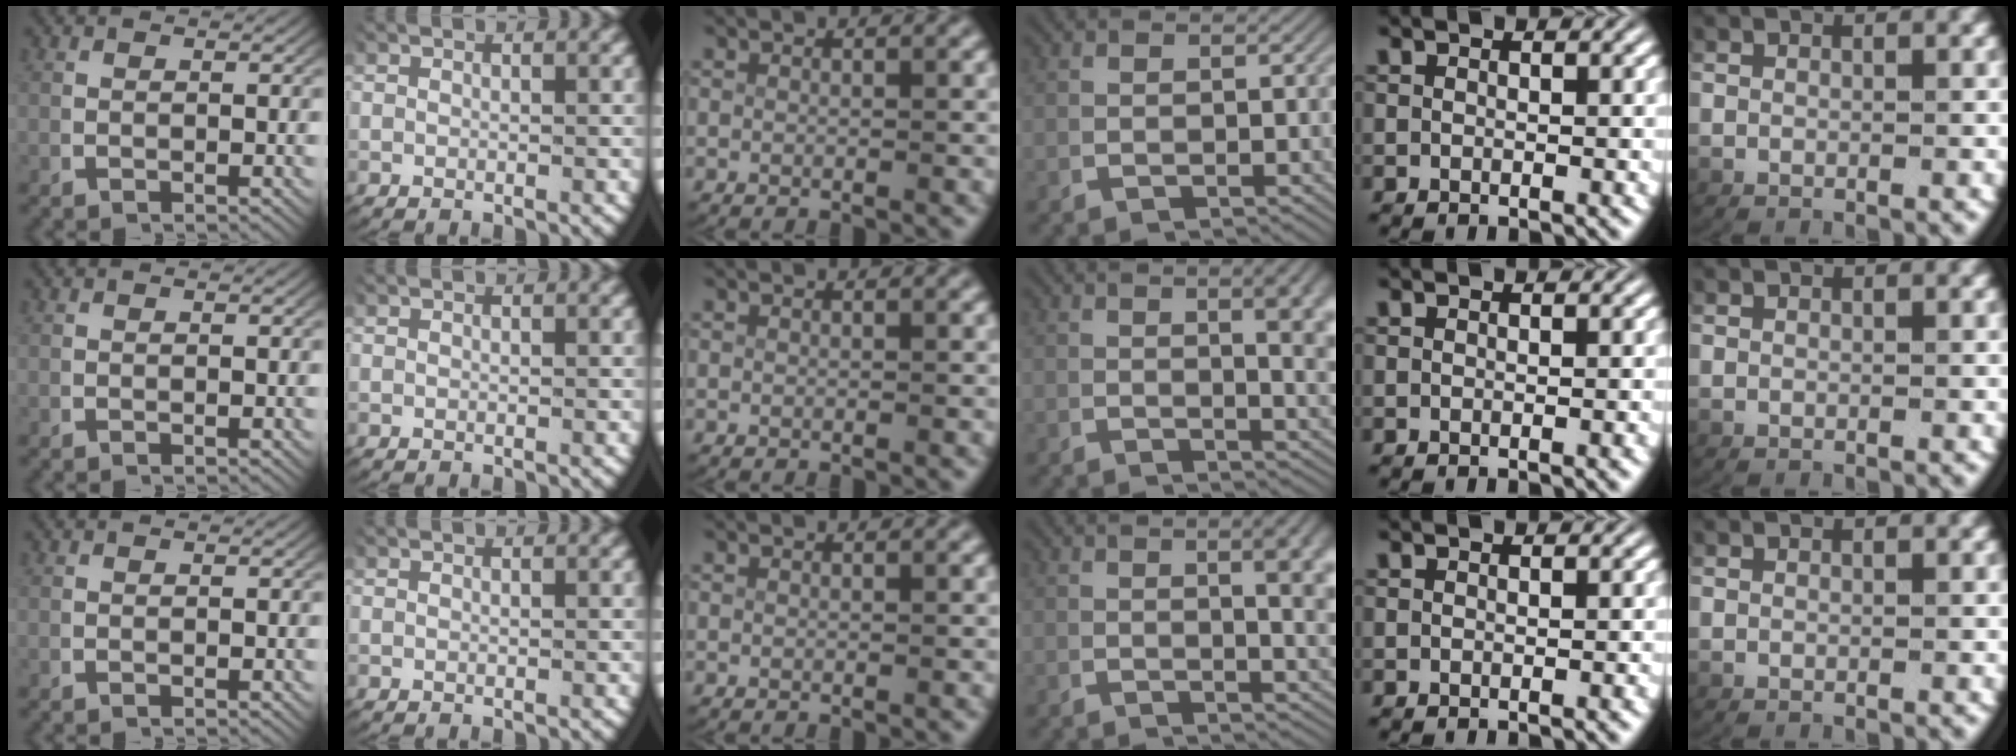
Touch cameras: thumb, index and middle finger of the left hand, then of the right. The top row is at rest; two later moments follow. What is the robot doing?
{"motion": "lift_and_place", "object": "plastic wrap"}